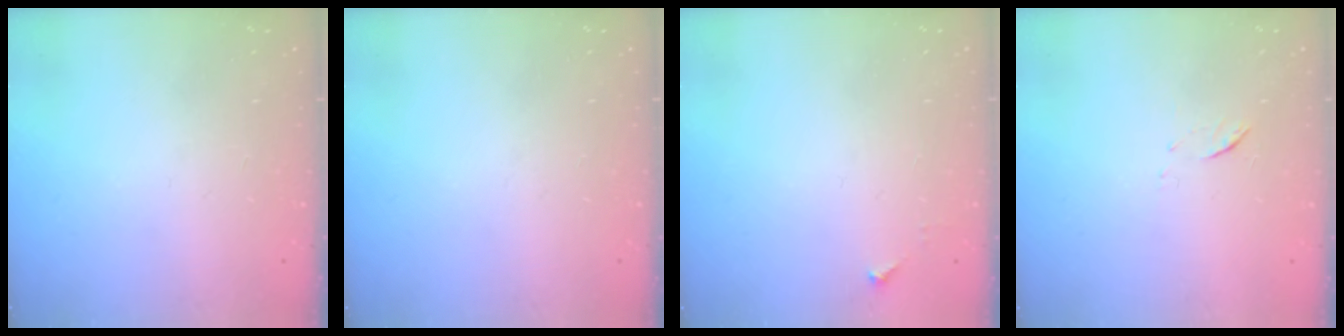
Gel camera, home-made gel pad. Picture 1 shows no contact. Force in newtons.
{"total": 0.0}
{"total": 3.4, "press": 3.4, "slide": 0.4}
{"total": 5.2, "press": 5.1, "slide": 0.7}